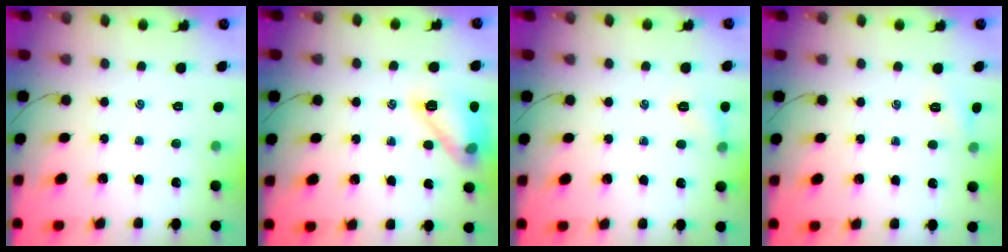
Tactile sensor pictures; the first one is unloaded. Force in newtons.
{"total": 13.3, "press": 13.3, "slide": 0.2}
{"total": 6.8, "press": 6.5, "slide": 1.7}
{"total": 5.6, "press": 5.4, "slide": 1.7}